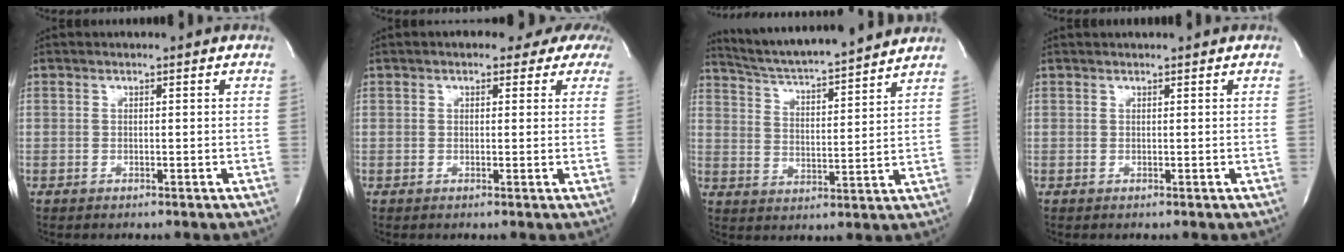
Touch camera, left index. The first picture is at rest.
{"total": 8.2, "force": [6.4, 3.8, 3.5], "torque": [-0.024, 0.019, 0.061]}
{"total": 15.8, "force": [14.7, 0.2, 5.8], "torque": [-0.104, 0.005, 0.224]}
{"total": 1.9, "force": [1.8, 0.1, 0.7], "torque": [-0.008, 0.020, 0.026]}